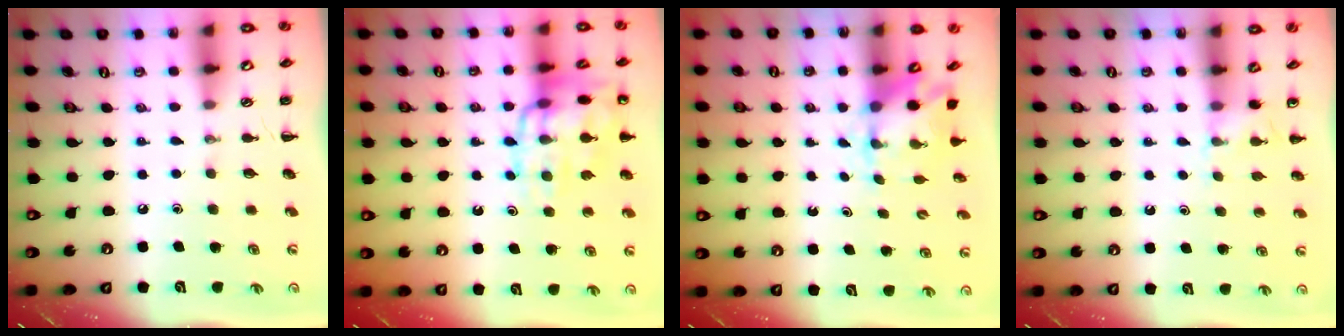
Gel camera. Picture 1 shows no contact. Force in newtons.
{"total": 15.6, "press": 15.5, "slide": 1.5}
{"total": 2.5, "press": 2.3, "slide": 1.0}
{"total": 5.2, "press": 5.0, "slide": 1.5}